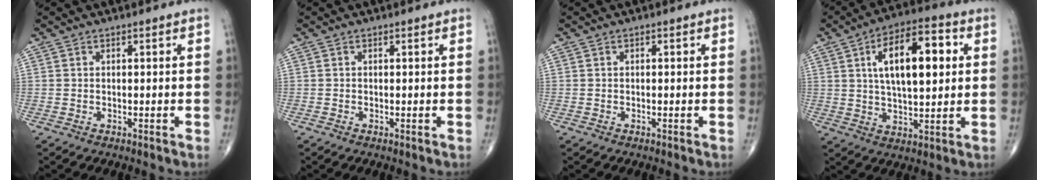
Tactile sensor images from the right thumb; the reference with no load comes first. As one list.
[{"total": 0.0}, {"total": 0.0}, {"total": 15.8, "force": [3.7, 7.0, 13.7], "torque": [-0.204, 0.008, 0.057]}]